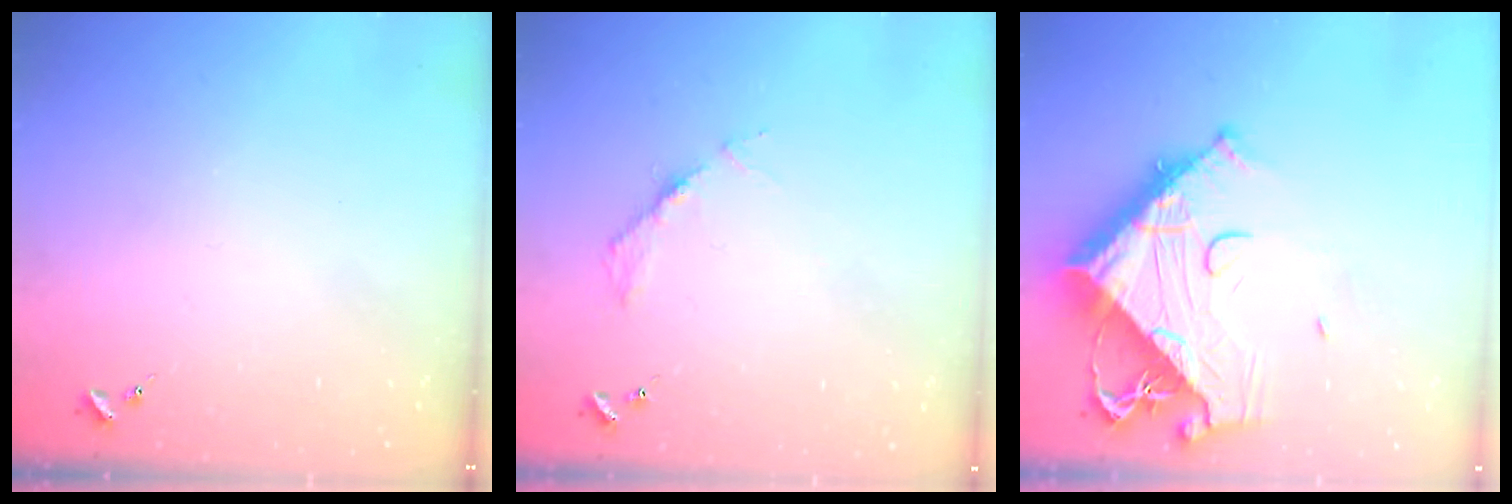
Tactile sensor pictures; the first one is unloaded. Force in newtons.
{"total": 3.6, "press": 3.6, "slide": 0.5}
{"total": 20.0, "press": 19.9, "slide": 2.3}